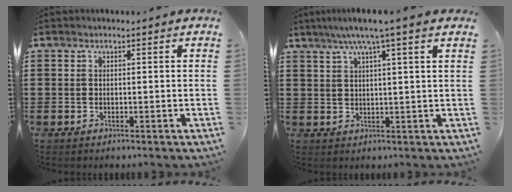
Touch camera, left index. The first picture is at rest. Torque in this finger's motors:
{"motor_torque": [1.49, -0.65, 0.73, 0.21]}